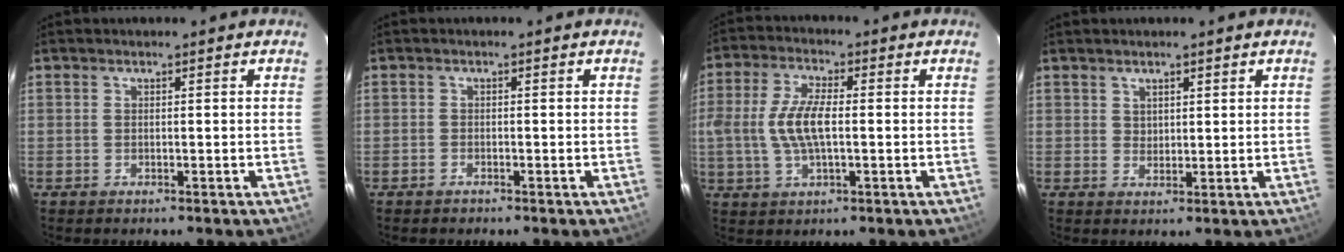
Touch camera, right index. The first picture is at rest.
{"total": 1.0, "force": [-0.8, 0.6, 0.0], "torque": [-0.001, 0.004, -0.015]}
{"total": 8.7, "force": [-0.3, 3.6, 7.9], "torque": [-0.163, 0.006, -0.006]}
{"total": 2.3, "force": [1.6, 1.5, 0.6], "torque": [-0.002, 0.004, 0.028]}